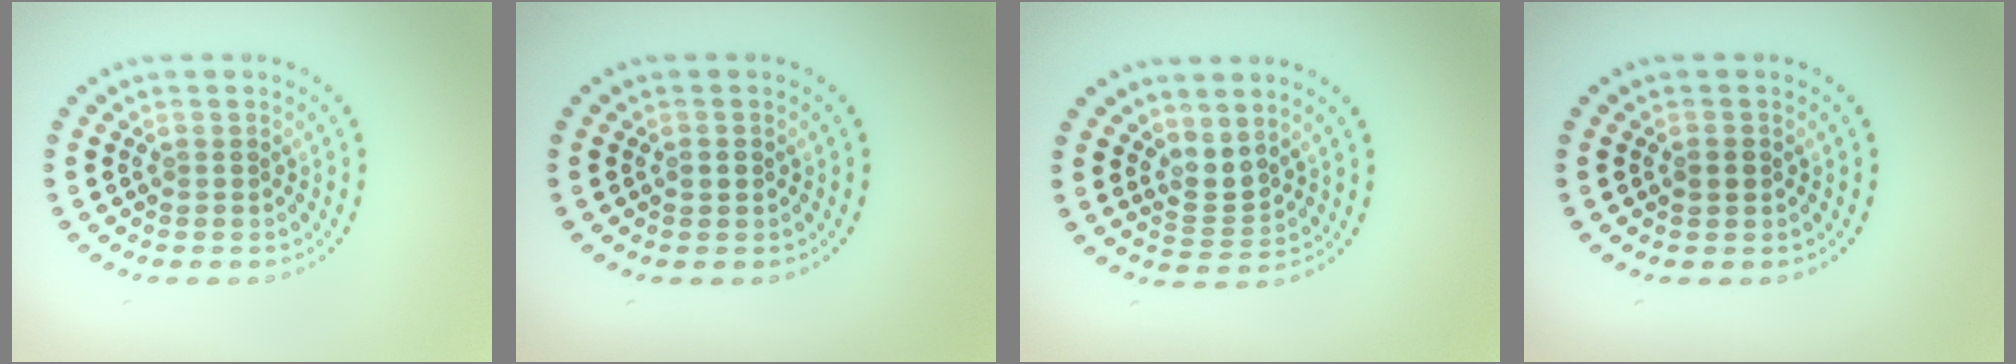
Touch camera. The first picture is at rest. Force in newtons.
{"total": 1.1, "press": 1.0, "slide": 0.2}
{"total": 1.9, "press": 1.4, "slide": 1.4}
{"total": 0.7, "press": 0.7, "slide": 0.2}